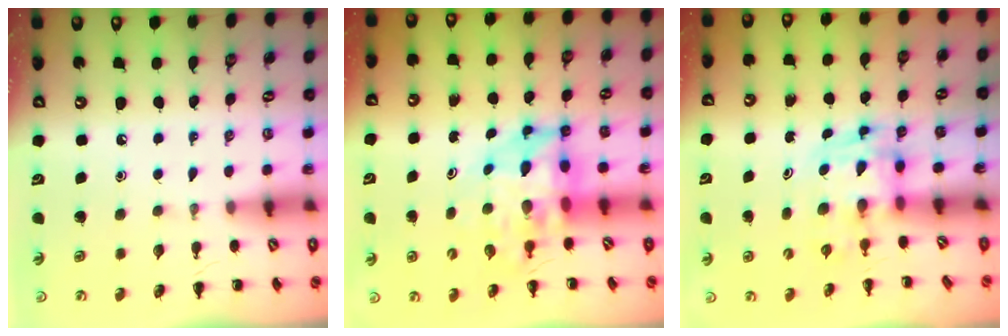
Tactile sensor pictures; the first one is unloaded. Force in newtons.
{"total": 7.5, "press": 7.1, "slide": 2.4}
{"total": 3.5, "press": 3.4, "slide": 0.5}